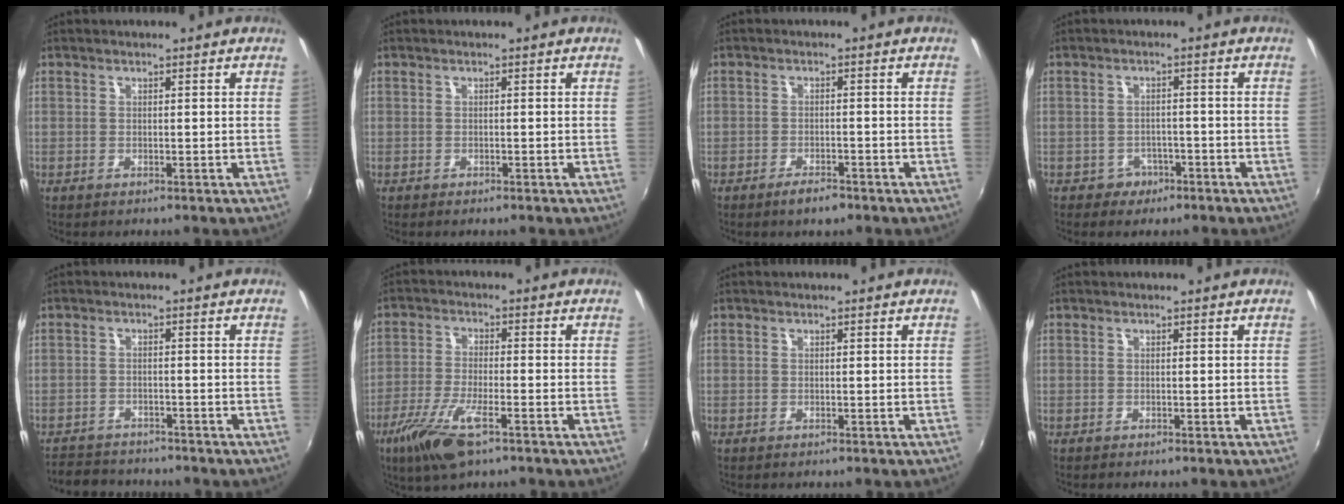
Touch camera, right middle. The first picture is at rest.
{"total": 0.7, "force": [-0.6, 0.1, 0.3], "torque": [-0.008, -0.002, -0.010]}
{"total": 3.2, "force": [-2.5, 1.0, 1.8], "torque": [-0.044, -0.003, -0.043]}
{"total": 3.4, "force": [-2.1, 2.6, 0.4], "torque": [-0.016, 0.007, -0.030]}
{"total": 6.9, "force": [-6.5, 2.0, 1.3], "torque": [-0.049, -0.004, -0.104]}
{"total": 10.2, "force": [-5.8, 2.7, 7.9], "torque": [-0.176, -0.021, -0.112]}
{"total": 0.0}
{"total": 0.0}